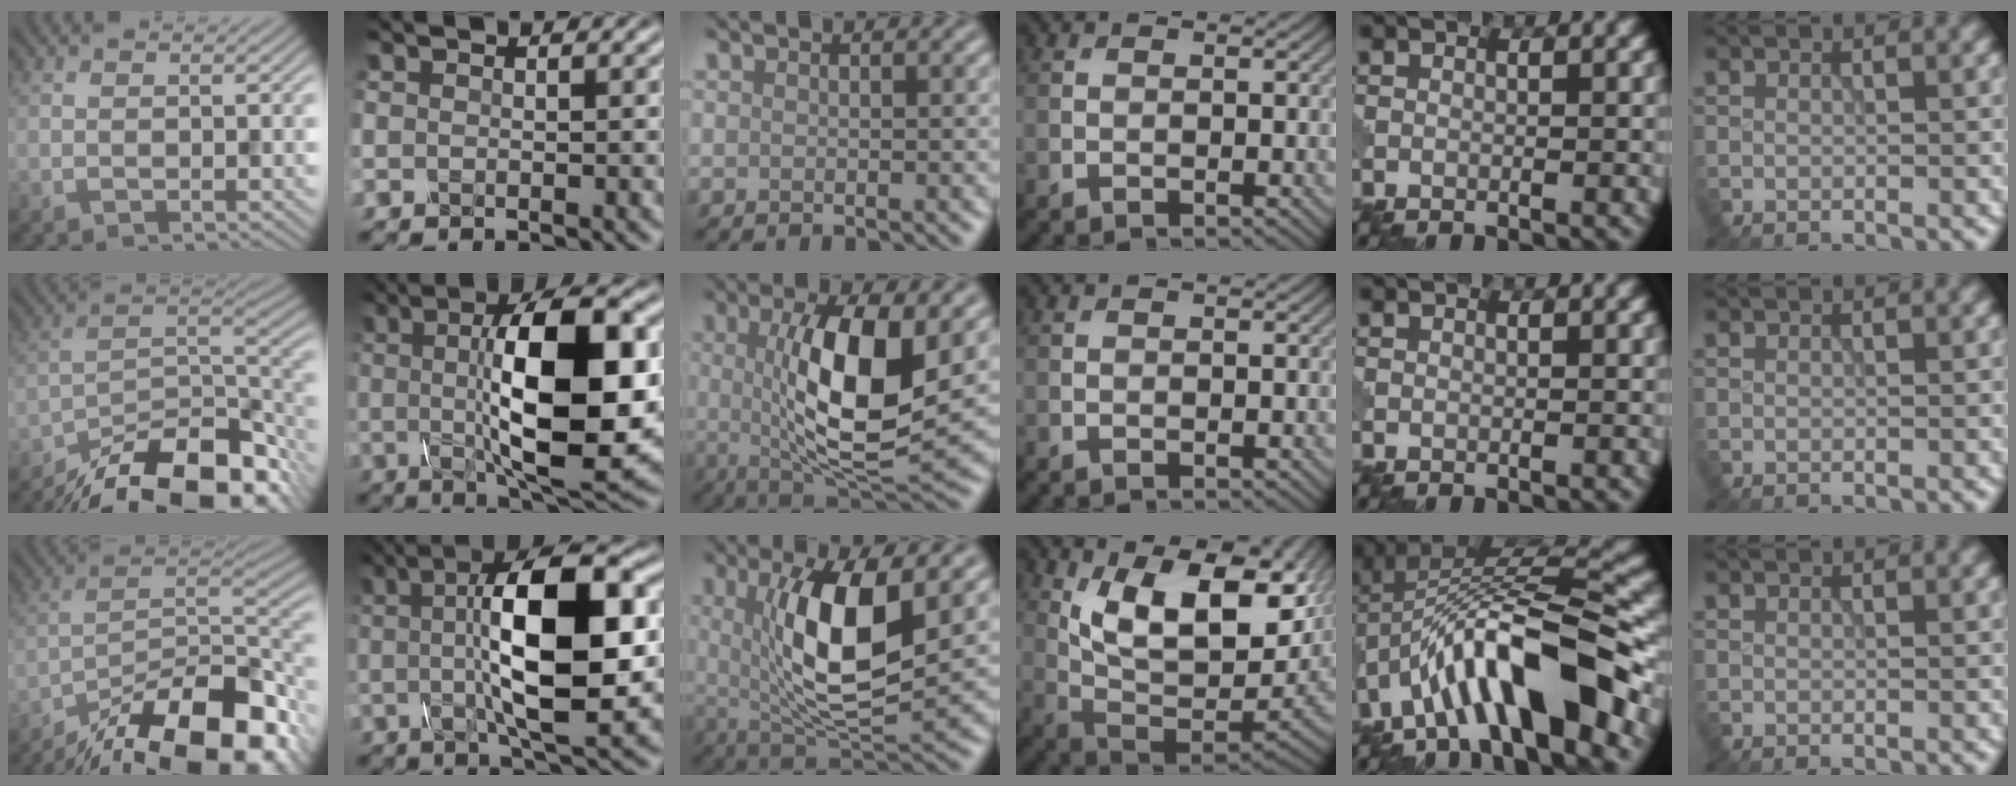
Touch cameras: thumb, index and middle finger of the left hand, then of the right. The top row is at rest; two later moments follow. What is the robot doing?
{"motion": "disassemble", "object": "glue stick"}